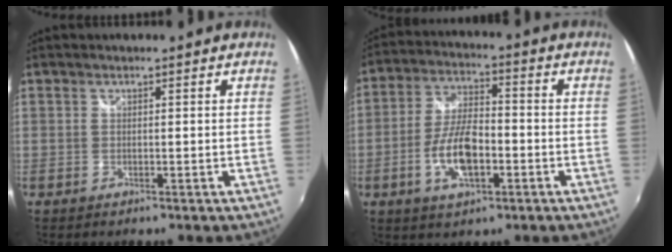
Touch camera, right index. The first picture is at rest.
{"total": 10.4, "force": [-3.5, 4.3, 8.7], "torque": [-0.179, 0.002, -0.062]}